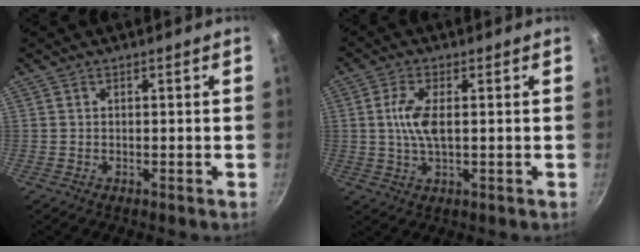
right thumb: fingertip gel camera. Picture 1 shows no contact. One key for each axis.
{"total": 6.3, "fx": 0.7, "fy": 2.5, "fz": 5.7, "tx": -0.124, "ty": 0.002, "tz": 0.014}